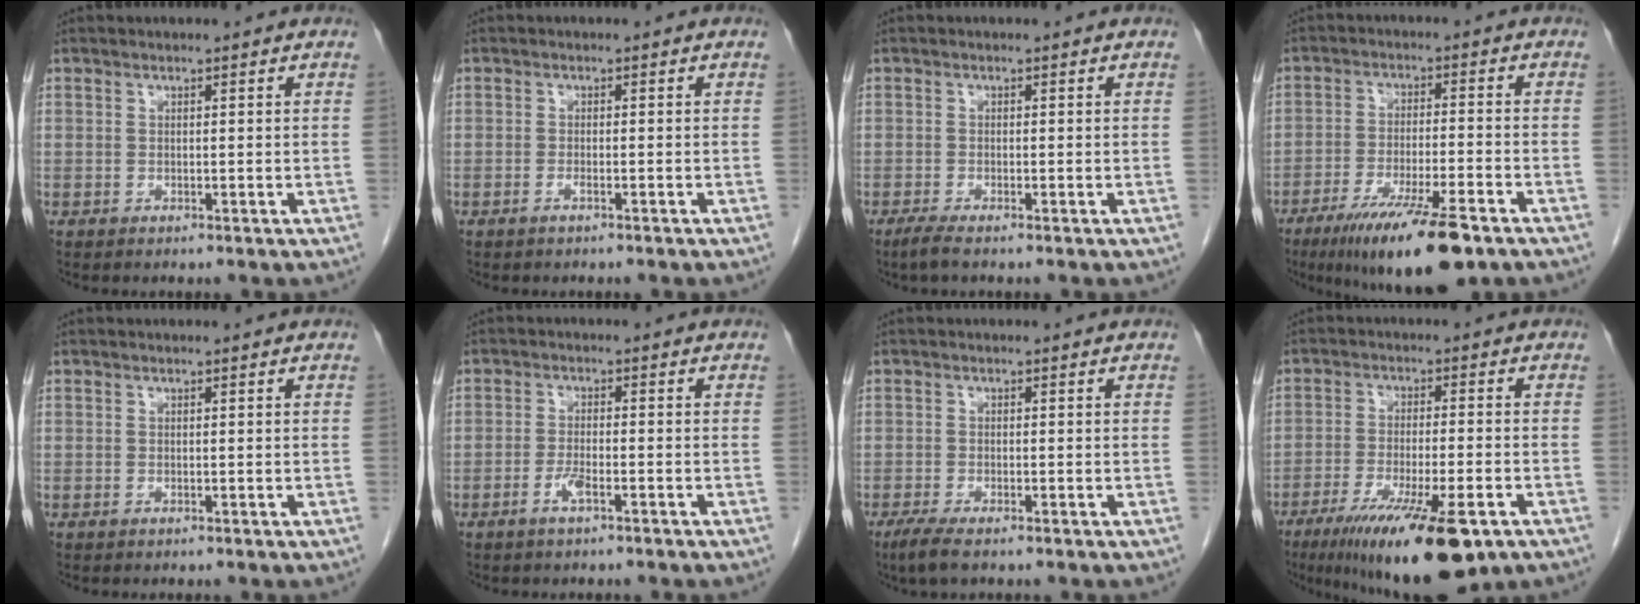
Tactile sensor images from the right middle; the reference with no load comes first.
{"total": 1.1, "force": [-0.8, 0.1, 0.8], "torque": [-0.019, 0.000, -0.015]}
{"total": 1.7, "force": [-1.3, 0.0, 1.1], "torque": [-0.031, -0.007, -0.029]}
{"total": 14.1, "force": [-9.2, 1.9, 10.4], "torque": [-0.168, -0.033, -0.151]}
{"total": 0.0}
{"total": 2.6, "force": [-1.6, 0.4, 2.1], "torque": [-0.044, 0.000, -0.033]}
{"total": 3.2, "force": [-2.3, 0.5, 2.2], "torque": [-0.046, -0.009, -0.042]}
{"total": 16.5, "force": [-10.1, 2.9, 12.8], "torque": [-0.184, -0.038, -0.157]}